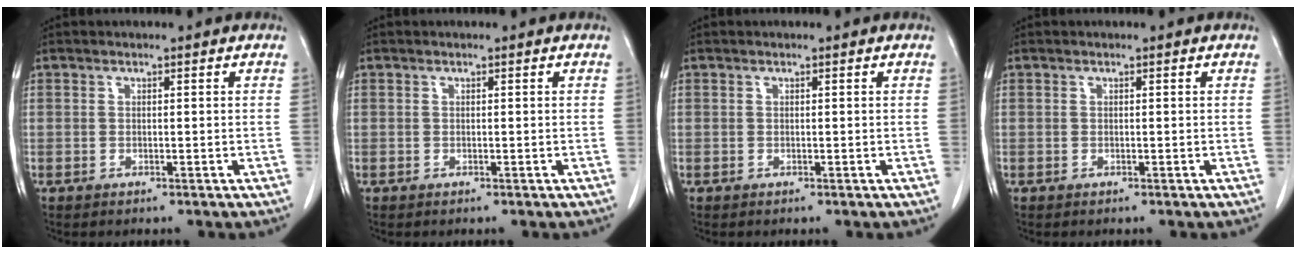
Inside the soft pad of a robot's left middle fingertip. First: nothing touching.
{"total": 0.0}
{"total": 0.0}
{"total": 0.0}